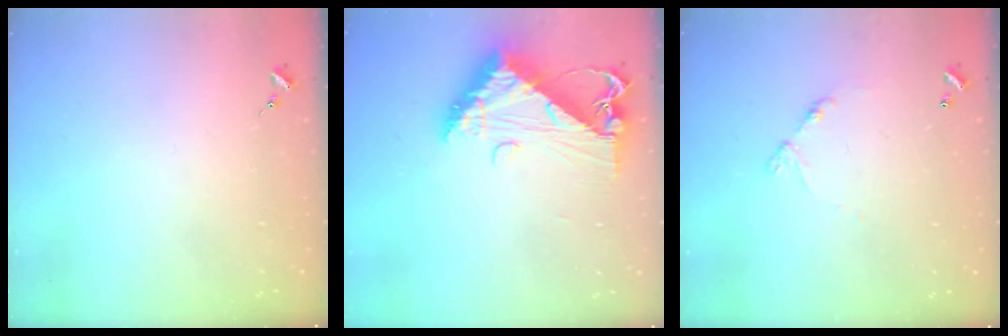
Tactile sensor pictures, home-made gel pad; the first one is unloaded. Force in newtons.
{"total": 12.7, "press": 12.7, "slide": 1.3}
{"total": 6.8, "press": 6.8, "slide": 0.5}